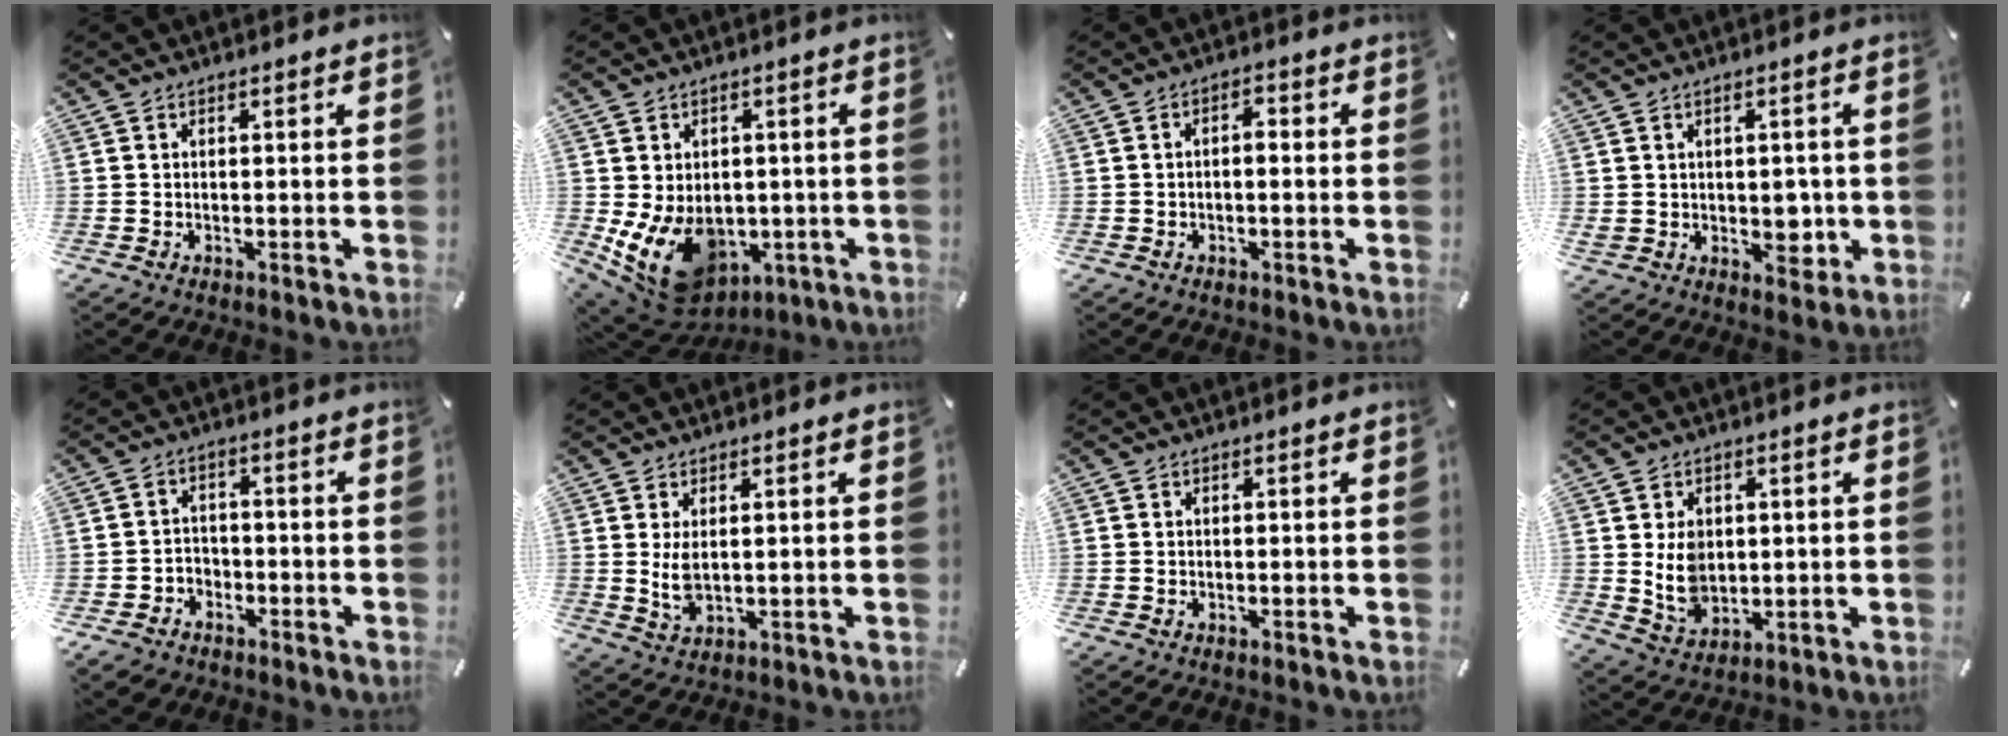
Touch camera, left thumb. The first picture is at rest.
{"total": 12.5, "force": [-3.4, 9.6, 7.2], "torque": [-0.128, -0.003, -0.055]}
{"total": 2.4, "force": [-0.7, 1.3, 1.9], "torque": [-0.036, 0.008, -0.015]}
{"total": 5.6, "force": [-0.1, 4.4, 3.4], "torque": [-0.041, 0.001, 0.001]}
{"total": 4.9, "force": [-3.3, 3.5, 1.0], "torque": [-0.026, 0.016, -0.066]}
{"total": 4.8, "force": [1.2, 2.2, 4.1], "torque": [-0.101, -0.006, 0.018]}
{"total": 0.0}
{"total": 7.2, "force": [1.3, 6.0, 3.8], "torque": [-0.076, -0.006, 0.021]}